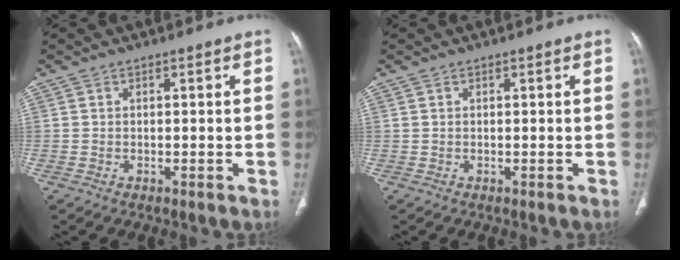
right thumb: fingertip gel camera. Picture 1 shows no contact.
{"total": 0.0}